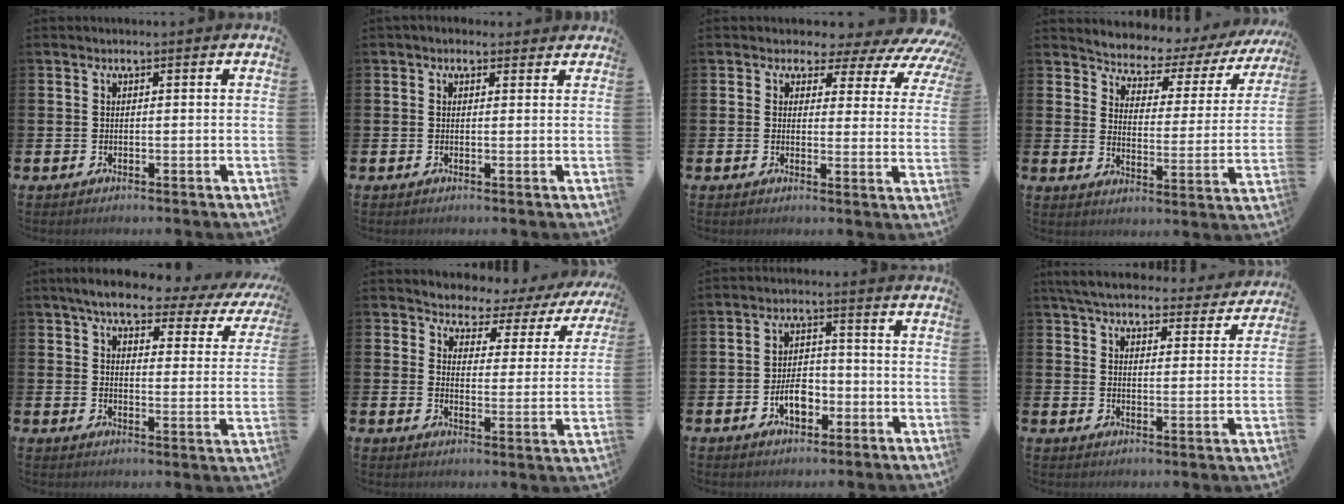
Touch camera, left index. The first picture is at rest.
{"total": 1.2, "force": [0.9, 0.7, 0.3], "torque": [0.002, 0.007, 0.013]}
{"total": 3.3, "force": [2.2, 2.3, 1.2], "torque": [-0.022, -0.031, 0.022]}
{"total": 4.9, "force": [4.6, 1.6, 0.5], "torque": [-0.044, -0.040, 0.072]}
{"total": 5.7, "force": [4.8, 1.4, 2.8], "torque": [-0.065, -0.034, 0.073]}
{"total": 3.6, "force": [3.2, 1.6, 0.0], "torque": [-0.027, -0.036, 0.046]}
{"total": 4.6, "force": [-1.8, 2.8, 3.2], "torque": [-0.049, 0.006, -0.036]}
{"total": 5.9, "force": [5.6, 1.1, 1.5], "torque": [-0.051, -0.036, 0.096]}